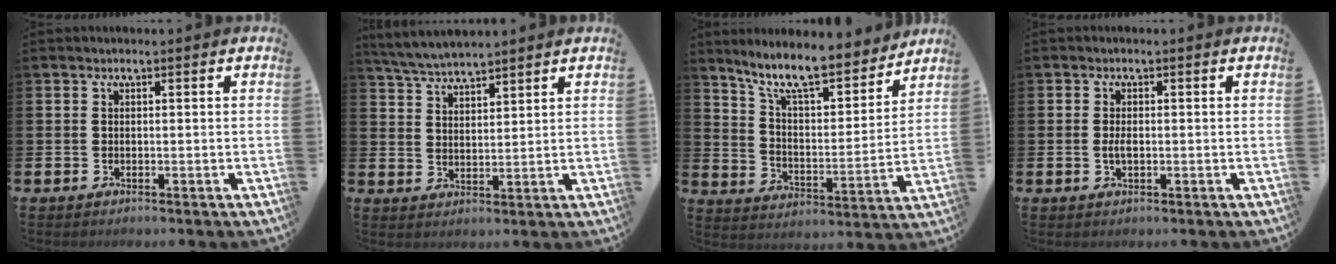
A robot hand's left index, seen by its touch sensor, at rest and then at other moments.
{"total": 4.9, "force": [4.8, 0.2, 0.7], "torque": [-0.033, -0.022, 0.088]}
{"total": 10.6, "force": [9.4, 2.2, 4.6], "torque": [-0.110, -0.064, 0.161]}
{"total": 1.8, "force": [-0.2, 0.8, 1.6], "torque": [-0.031, 0.002, -0.004]}